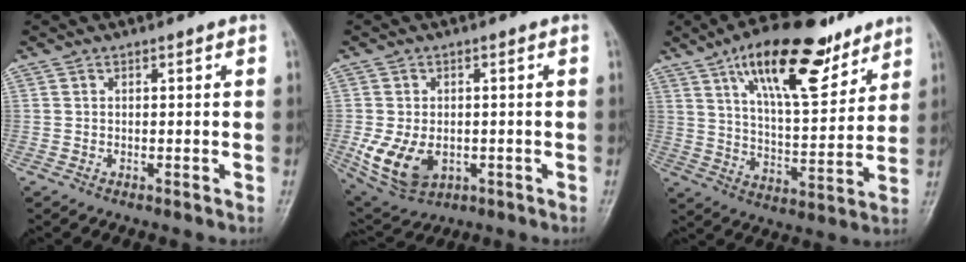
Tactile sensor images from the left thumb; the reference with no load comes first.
{"total": 9.8, "force": [-2.0, 6.7, 6.8], "torque": [-0.124, -0.005, -0.020]}
{"total": 19.7, "force": [12.1, 7.2, 13.7], "torque": [-0.185, -0.052, 0.204]}